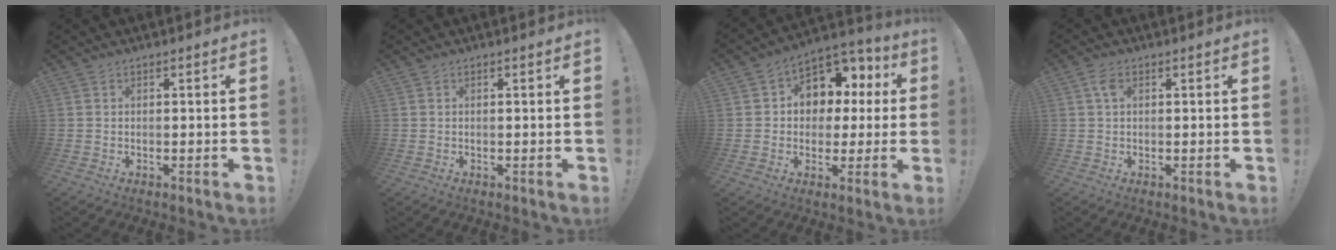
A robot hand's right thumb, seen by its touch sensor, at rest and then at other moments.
{"total": 0.6, "force": [0.3, -0.5, 0.3], "torque": [0.007, -0.006, 0.002]}
{"total": 9.9, "force": [3.0, 8.4, 4.2], "torque": [-0.060, -0.022, 0.061]}
{"total": 2.7, "force": [0.7, 1.6, 2.1], "torque": [-0.044, 0.005, 0.013]}